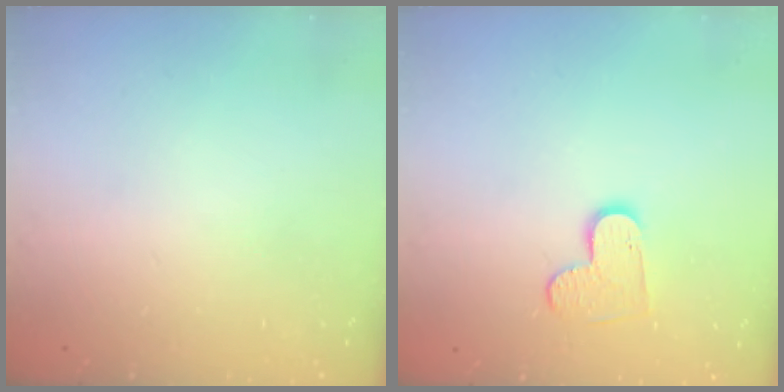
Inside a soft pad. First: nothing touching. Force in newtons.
{"total": 7.5, "press": 7.5, "slide": 0.5}